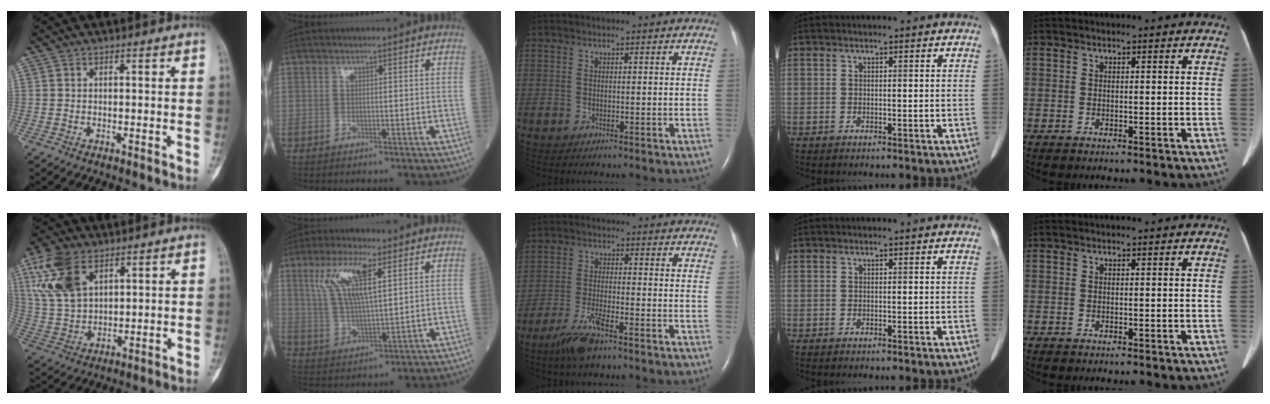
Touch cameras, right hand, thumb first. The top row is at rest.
{"thumb": {"total": 12.7, "force": [6.3, 7.4, 8.2], "torque": [-0.163, -0.014, 0.134]}, "index": {"total": 9.9, "force": [4.5, 2.1, 8.6], "torque": [-0.178, 0.009, 0.088]}, "middle": {"total": 7.1, "force": [-5.1, 0.8, 4.8], "torque": [-0.101, -0.013, -0.093]}}